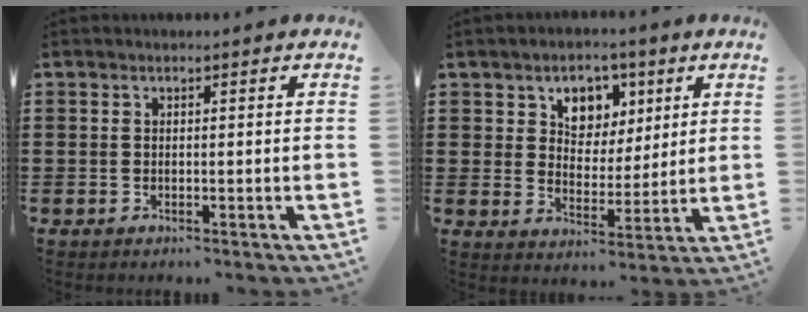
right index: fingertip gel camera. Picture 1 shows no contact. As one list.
[{"total": 5.7, "force": [3.0, 4.5, 1.7], "torque": [-0.046, 0.000, 0.049]}]